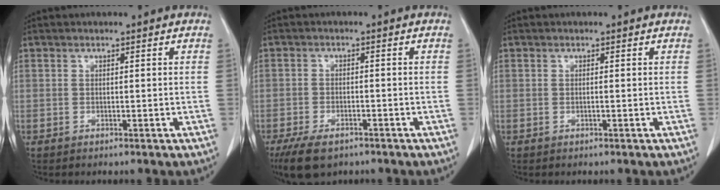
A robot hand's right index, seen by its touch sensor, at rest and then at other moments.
{"total": 7.8, "force": [-5.3, 3.6, 4.5], "torque": [-0.083, -0.009, -0.088]}
{"total": 0.7, "force": [-0.1, 0.3, 0.7], "torque": [-0.019, 0.002, 0.000]}